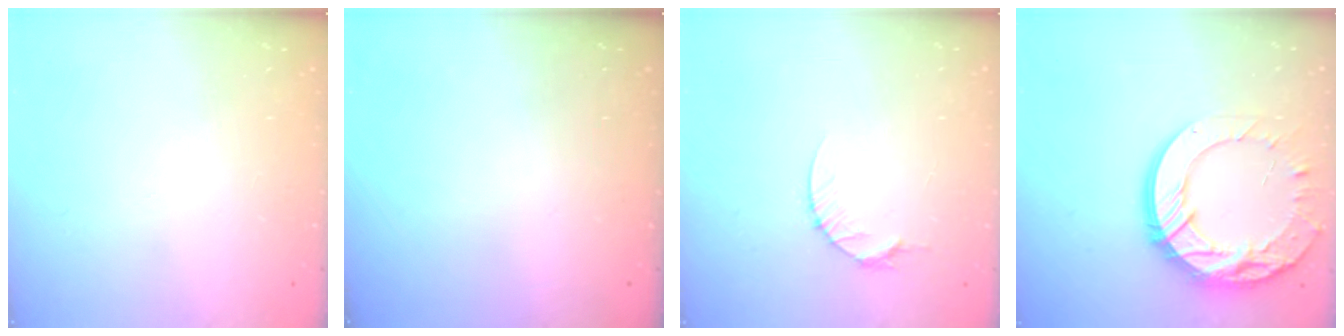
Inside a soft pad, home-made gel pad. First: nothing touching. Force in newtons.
{"total": 0.0}
{"total": 4.7, "press": 4.7, "slide": 0.6}
{"total": 20.2, "press": 20.2, "slide": 1.8}